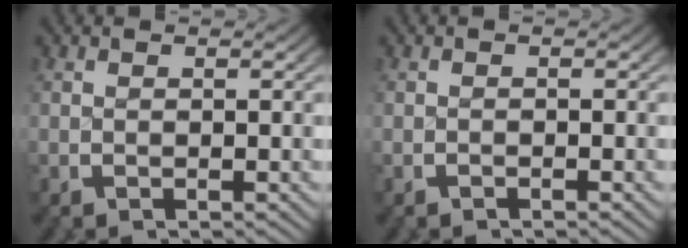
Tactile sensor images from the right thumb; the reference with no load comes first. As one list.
[{"total": 0.5, "force": [-0.5, 0.1, 0.0], "torque": [0.000, 0.002, -0.011]}]